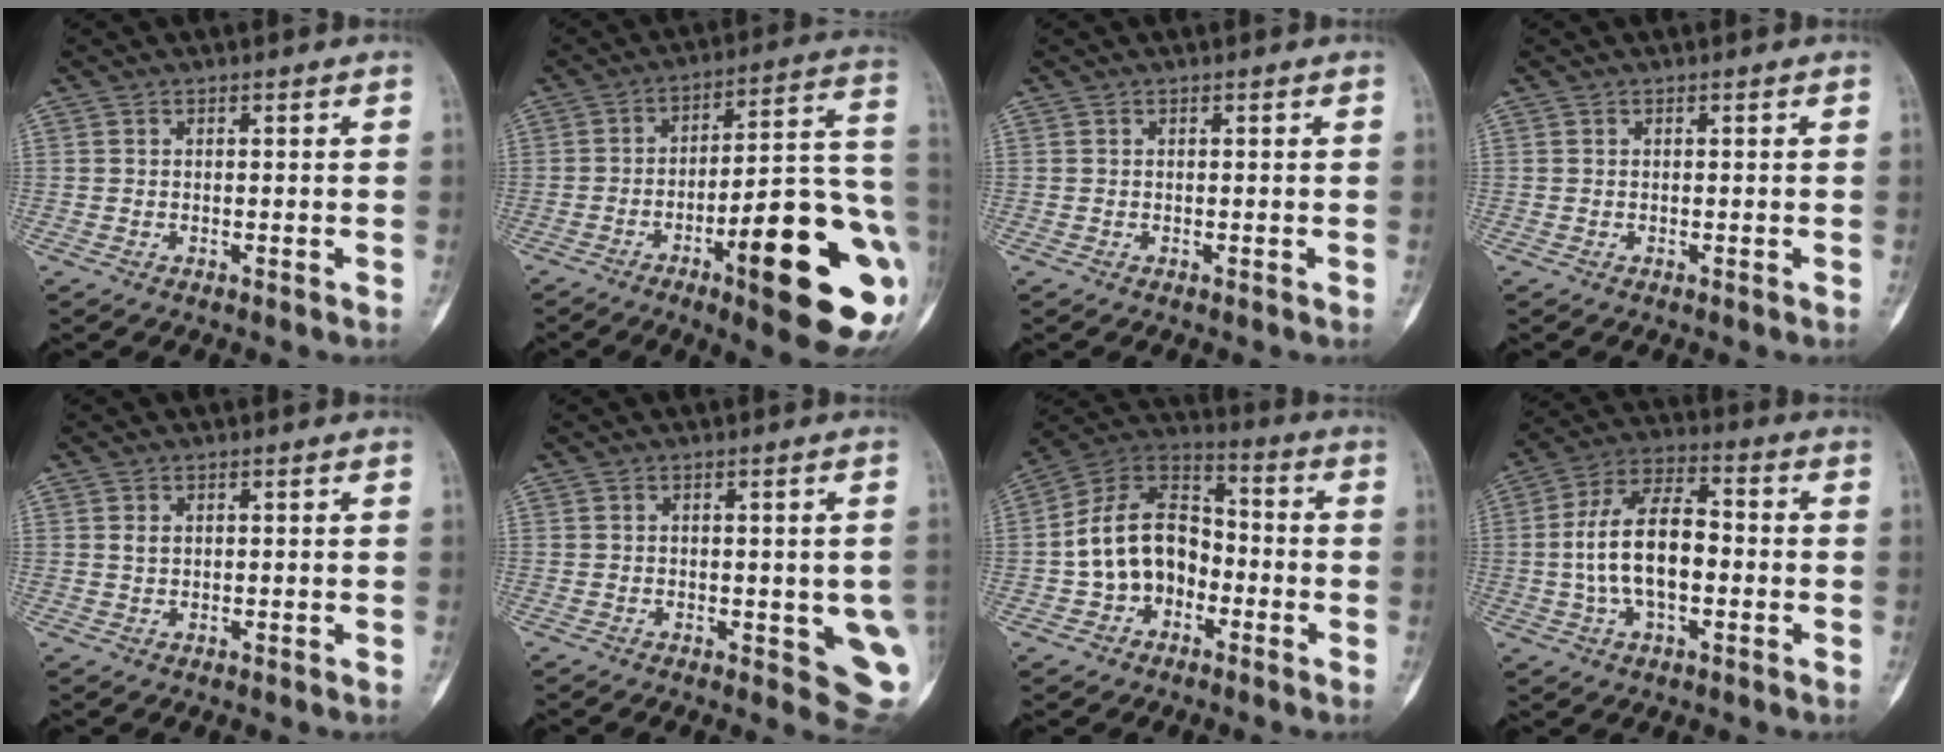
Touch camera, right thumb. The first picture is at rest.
{"total": 25.8, "force": [-8.5, 6.9, 23.3], "torque": [-0.256, 0.031, -0.112]}
{"total": 0.0}
{"total": 0.0}
{"total": 1.1, "force": [0.3, 0.7, 0.7], "torque": [-0.012, 0.002, 0.009]}
{"total": 8.8, "force": [-1.4, 3.6, 7.9], "torque": [-0.067, -0.012, -0.009]}
{"total": 14.4, "force": [-3.0, 10.6, 9.3], "torque": [-0.137, 0.052, -0.063]}
{"total": 14.1, "force": [-1.1, 7.4, 11.9], "torque": [-0.215, 0.034, -0.026]}